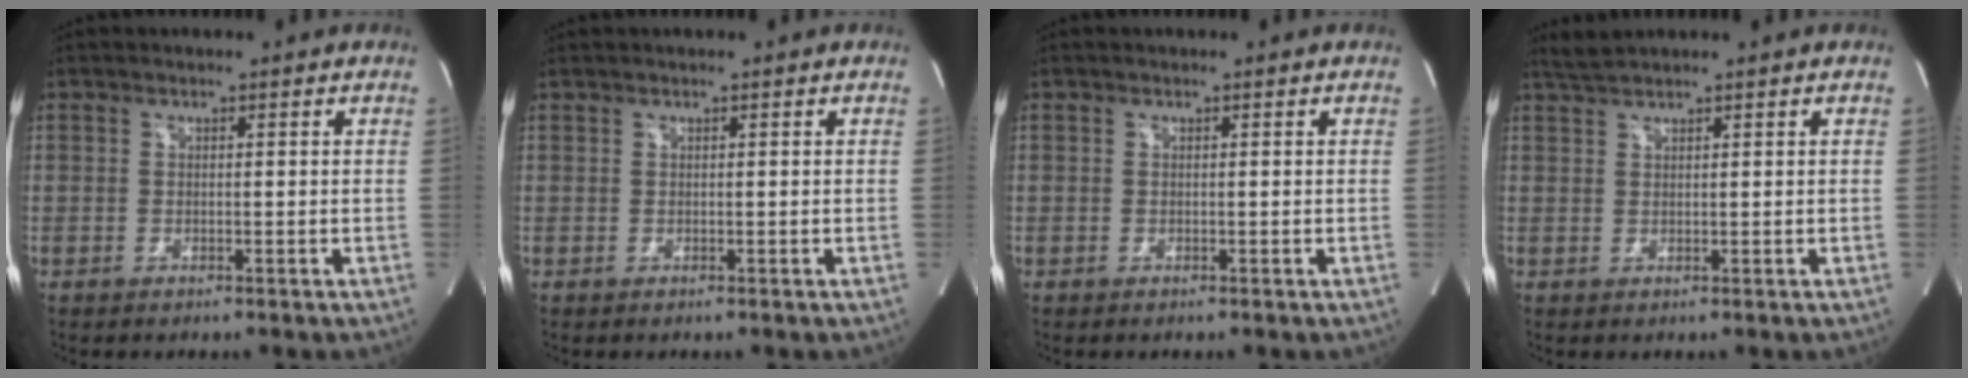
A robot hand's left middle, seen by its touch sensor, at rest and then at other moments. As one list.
[{"total": 0.0}, {"total": 0.0}, {"total": 2.0, "force": [1.9, -0.3, 0.4], "torque": [-0.012, 0.011, 0.044]}]